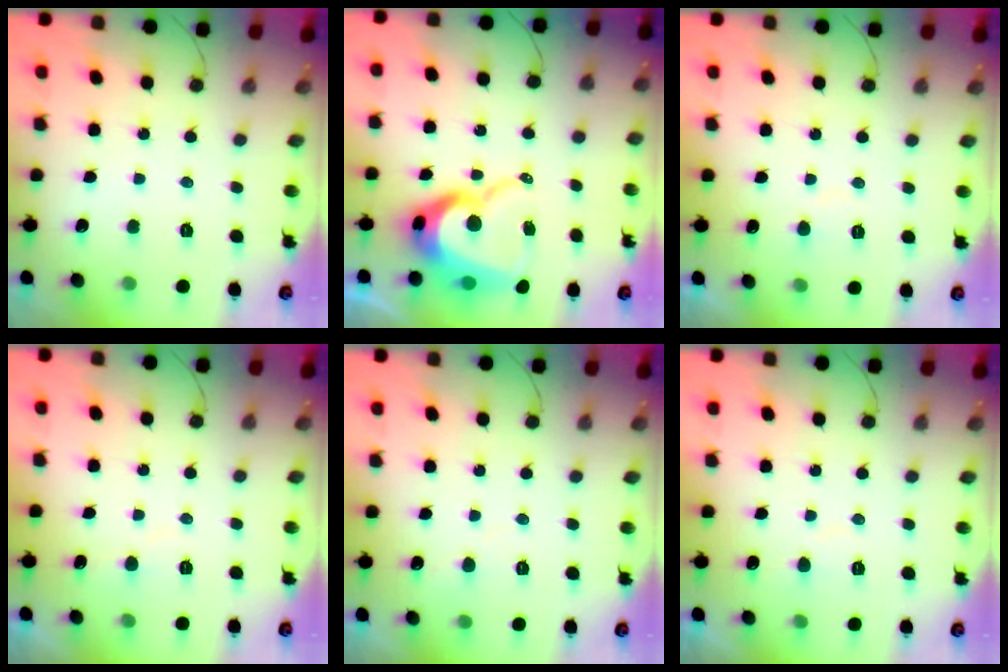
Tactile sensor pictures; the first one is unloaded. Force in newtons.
{"total": 15.7, "press": 15.7, "slide": 1.3}
{"total": 4.7, "press": 4.7, "slide": 0.3}
{"total": 4.0, "press": 4.0, "slide": 0.3}
{"total": 3.9, "press": 3.9, "slide": 0.2}
{"total": 5.2, "press": 5.1, "slide": 0.4}